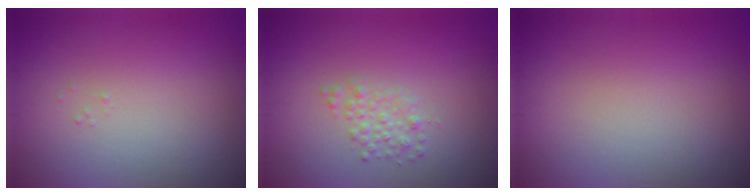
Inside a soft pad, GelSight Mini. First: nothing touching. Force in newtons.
{"total": 1.5, "press": 1.5, "slide": 0.0}
{"total": 0.0}